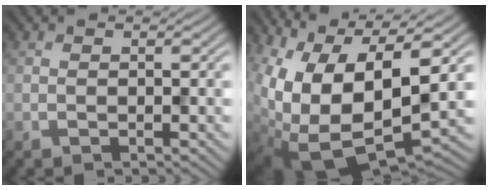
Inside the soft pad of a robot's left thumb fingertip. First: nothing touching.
{"total": 16.3, "force": [1.6, 8.5, 13.8], "torque": [-0.273, -0.026, 0.051]}